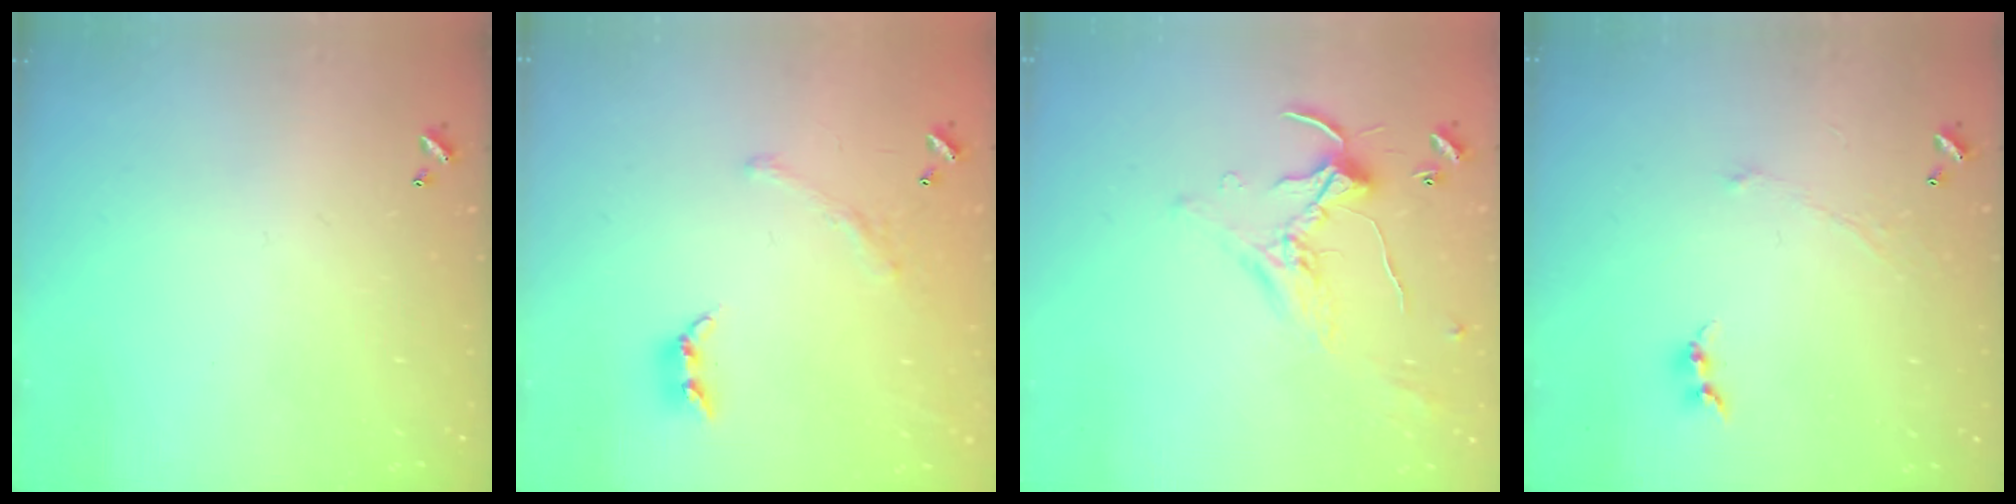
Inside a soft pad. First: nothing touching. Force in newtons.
{"total": 1.6, "press": 1.1, "slide": 1.1}
{"total": 1.0, "press": 0.5, "slide": 0.8}
{"total": 0.0}